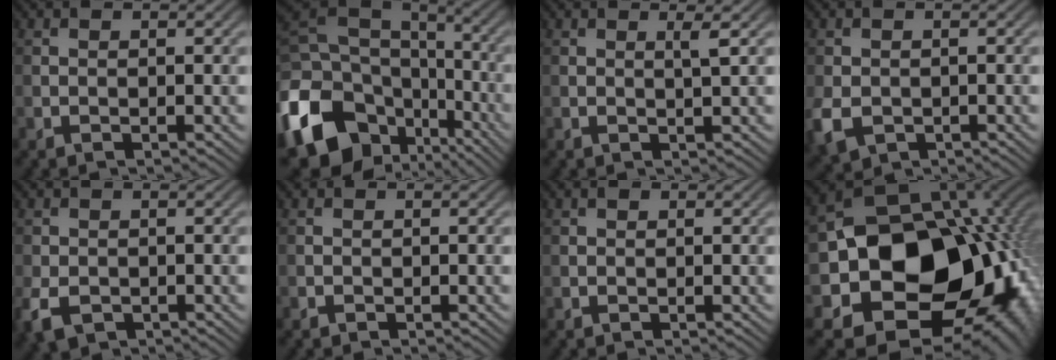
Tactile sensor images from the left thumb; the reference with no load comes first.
{"total": 18.0, "force": [-7.3, 13.1, 9.9], "torque": [-0.267, -0.041, -0.127]}
{"total": 1.2, "force": [0.6, -0.2, 1.0], "torque": [-0.023, 0.002, 0.008]}
{"total": 4.3, "force": [-1.3, 3.4, 2.3], "torque": [-0.064, -0.015, -0.026]}
{"total": 4.1, "force": [-1.7, 2.9, 2.3], "torque": [-0.060, -0.013, -0.038]}
{"total": 0.7, "force": [-0.4, 0.6, 0.1], "torque": [0.000, -0.004, -0.008]}
{"total": 0.6, "force": [0.2, 0.4, 0.3], "torque": [-0.005, 0.000, 0.002]}
{"total": 20.5, "force": [-3.0, 16.8, 11.4], "torque": [-0.196, -0.053, -0.031]}